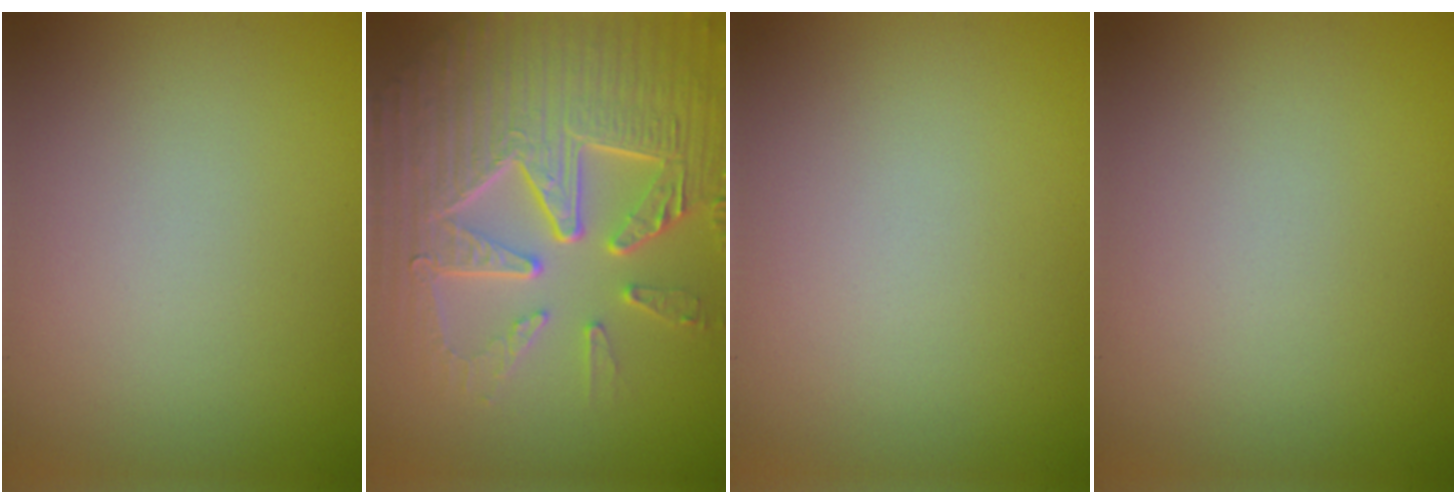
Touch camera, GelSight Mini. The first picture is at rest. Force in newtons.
{"total": 9.7, "press": 6.5, "slide": 7.1}
{"total": 0.0}
{"total": 0.0}